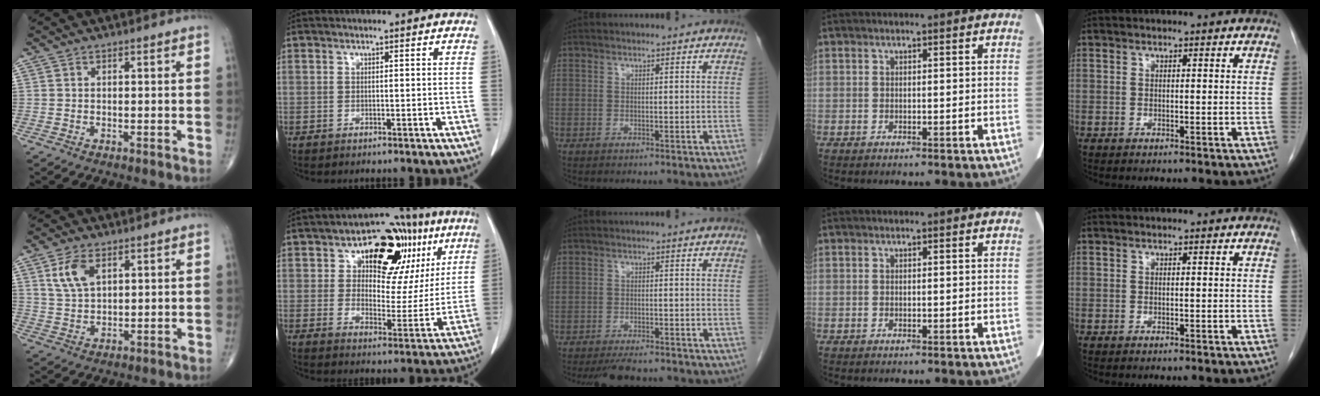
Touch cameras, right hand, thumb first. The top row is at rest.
{"thumb": {"total": 6.5, "force": [2.9, 3.5, 4.6], "torque": [-0.087, -0.010, 0.063]}, "index": {"total": 16.7, "force": [7.3, 9.7, 11.4], "torque": [-0.131, 0.034, 0.105]}, "middle": {"total": 5.1, "force": [-4.6, 1.0, 2.0], "torque": [-0.026, -0.009, -0.072]}}